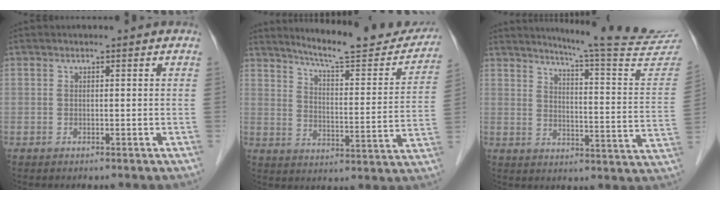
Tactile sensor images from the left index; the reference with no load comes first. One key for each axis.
{"total": 18.5, "fx": 17.1, "fy": 2.2, "fz": 6.8, "tx": -0.092, "ty": -0.045, "tz": 0.224}
{"total": 20.6, "fx": 19.3, "fy": -0.8, "fz": 7.2, "tx": -0.104, "ty": -0.107, "tz": 0.228}